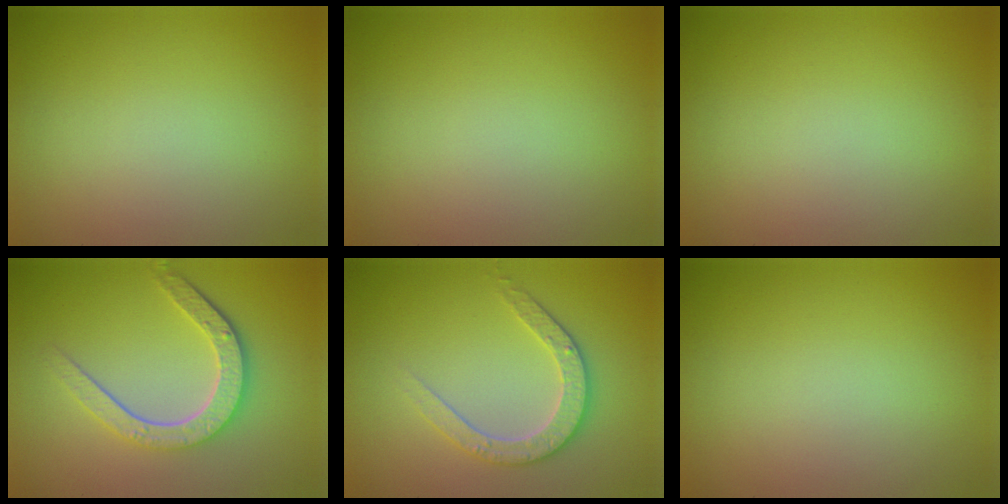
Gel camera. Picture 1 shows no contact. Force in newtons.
{"total": 0.0}
{"total": 0.0}
{"total": 4.8, "press": 3.6, "slide": 3.1}
{"total": 3.1, "press": 2.9, "slide": 1.2}
{"total": 0.0}